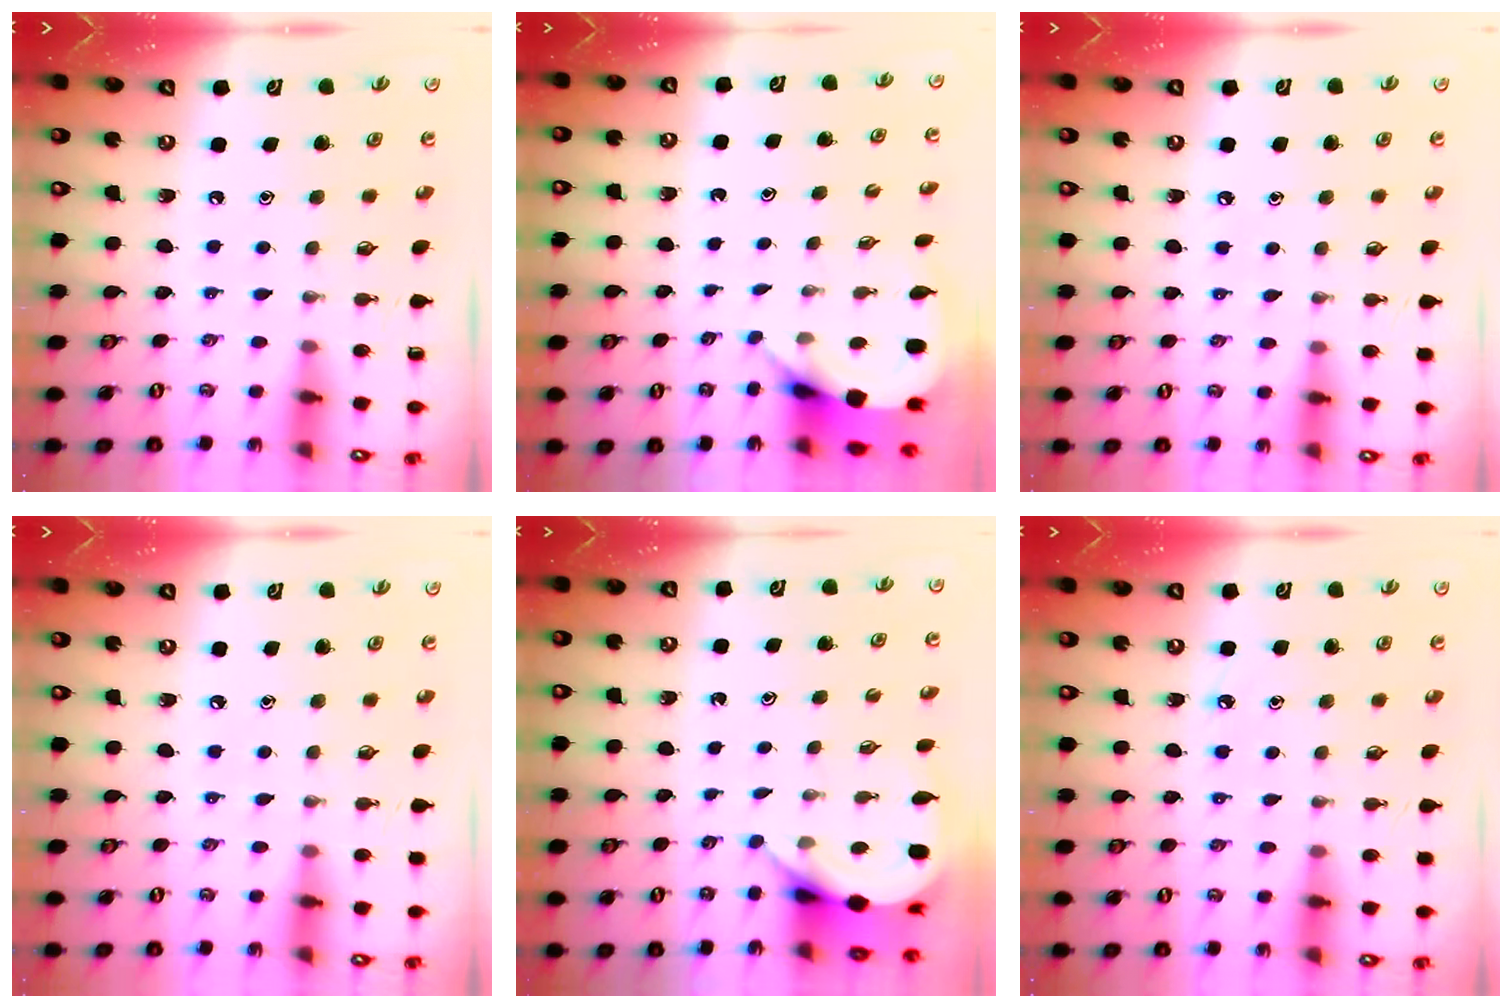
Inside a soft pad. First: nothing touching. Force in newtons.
{"total": 3.9, "press": 3.9, "slide": 0.3}
{"total": 2.9, "press": 2.8, "slide": 0.4}
{"total": 2.3, "press": 2.3, "slide": 0.4}
{"total": 4.1, "press": 4.1, "slide": 0.5}
{"total": 4.9, "press": 4.9, "slide": 0.7}